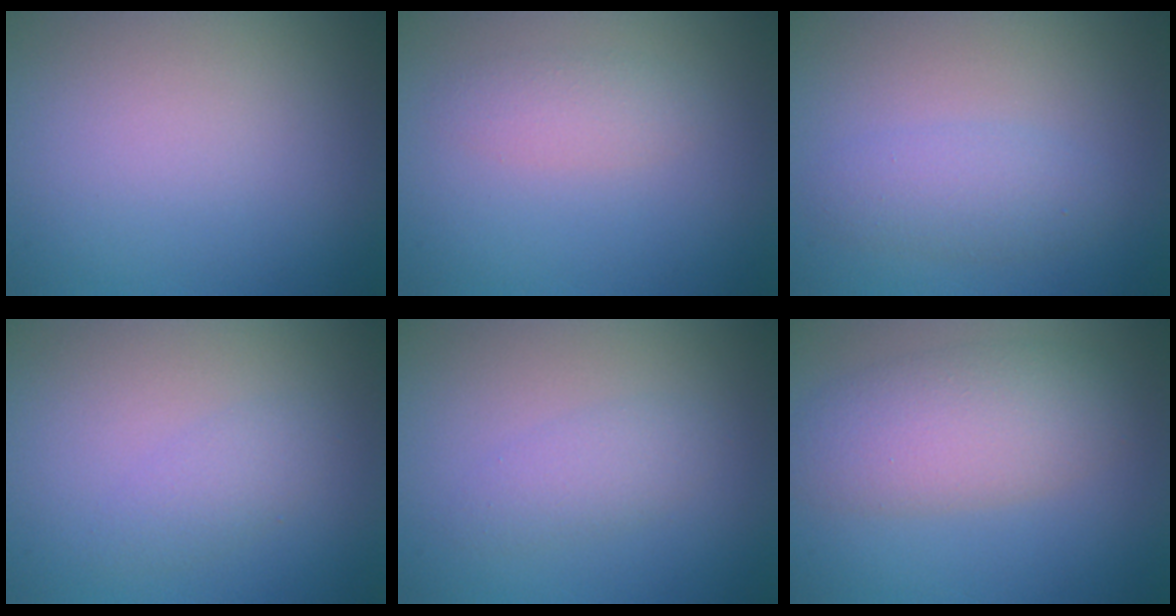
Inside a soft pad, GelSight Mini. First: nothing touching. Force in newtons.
{"total": 1.7, "press": 1.7, "slide": 0.1}
{"total": 2.4, "press": 2.4, "slide": 0.0}
{"total": 1.7, "press": 1.7, "slide": 0.0}
{"total": 1.9, "press": 1.9, "slide": 0.1}
{"total": 5.2, "press": 5.2, "slide": 0.1}